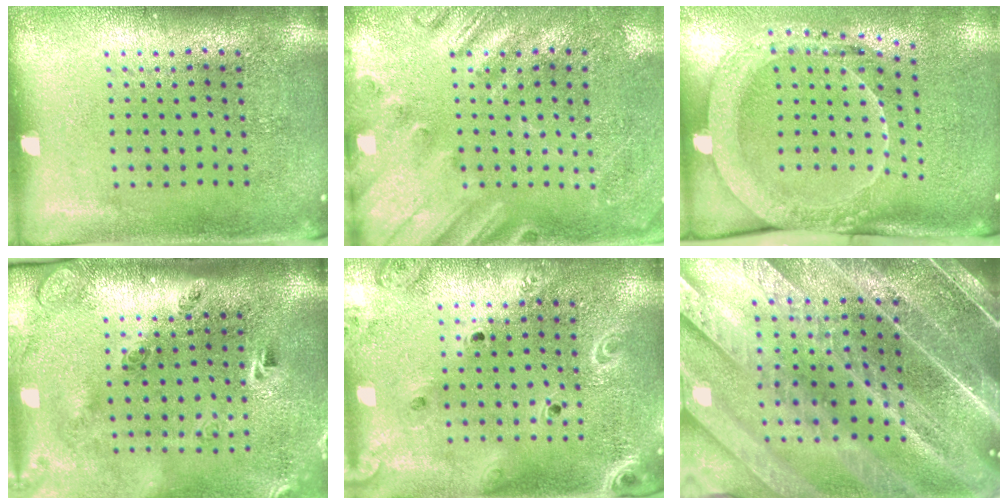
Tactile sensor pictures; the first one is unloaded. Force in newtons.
{"total": 2.2, "press": 1.8, "slide": 1.2}
{"total": 2.1, "press": 2.0, "slide": 0.5}
{"total": 3.0, "press": 1.9, "slide": 2.2}
{"total": 2.1, "press": 1.9, "slide": 0.8}
{"total": 5.5, "press": 4.7, "slide": 2.9}